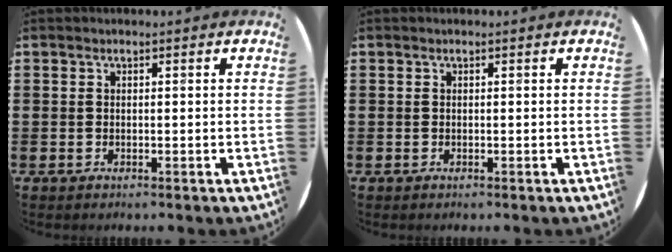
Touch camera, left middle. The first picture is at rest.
{"total": 0.0}